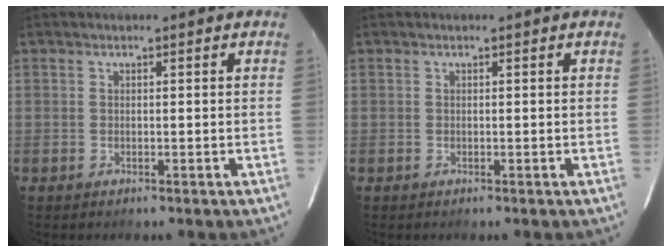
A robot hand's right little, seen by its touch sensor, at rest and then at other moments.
{"total": 0.0}